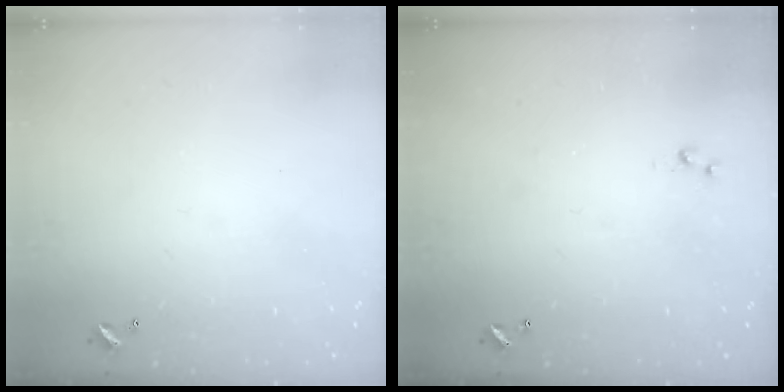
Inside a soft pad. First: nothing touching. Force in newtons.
{"total": 3.0, "press": 3.0, "slide": 0.4}